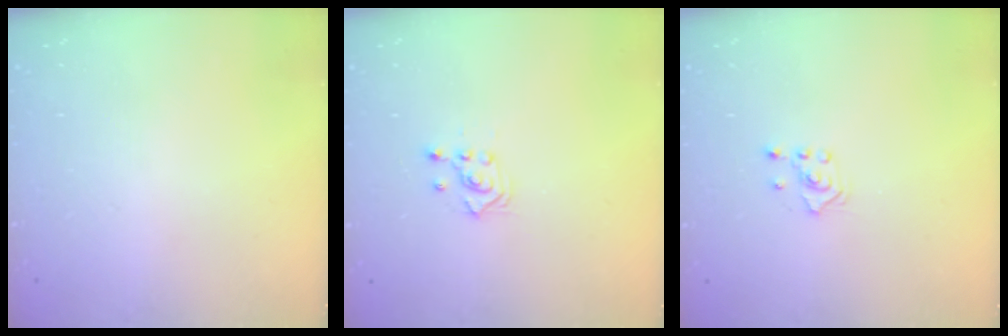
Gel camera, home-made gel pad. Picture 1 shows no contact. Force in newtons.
{"total": 2.6, "press": 2.4, "slide": 1.0}
{"total": 2.4, "press": 2.2, "slide": 0.8}